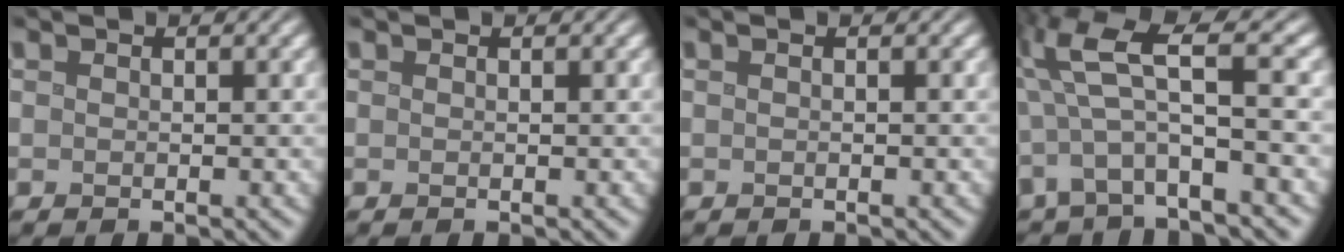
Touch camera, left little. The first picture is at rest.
{"total": 0.0}
{"total": 0.6, "force": [0.0, 0.1, 0.5], "torque": [-0.009, 0.000, -0.004]}
{"total": 6.7, "force": [0.1, 1.5, 6.5], "torque": [-0.138, 0.010, -0.001]}